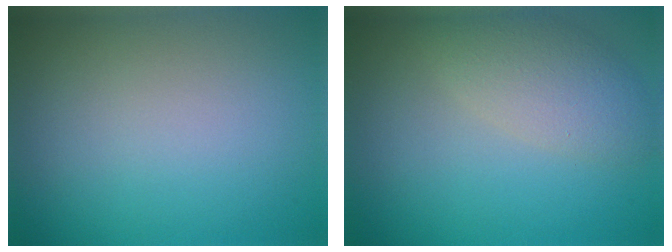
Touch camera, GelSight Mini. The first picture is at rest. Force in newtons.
{"total": 3.9, "press": 3.9, "slide": 0.1}